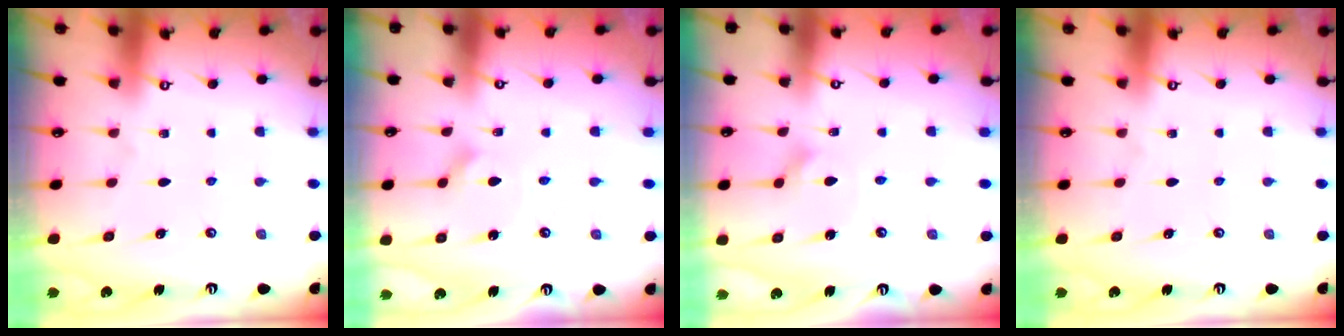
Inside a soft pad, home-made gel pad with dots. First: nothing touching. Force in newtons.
{"total": 2.8, "press": 2.8, "slide": 0.4}
{"total": 4.5, "press": 4.5, "slide": 0.4}
{"total": 0.0}